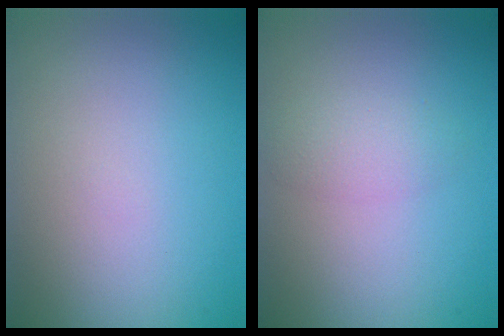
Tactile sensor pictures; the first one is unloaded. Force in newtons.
{"total": 1.9, "press": 1.9, "slide": 0.1}